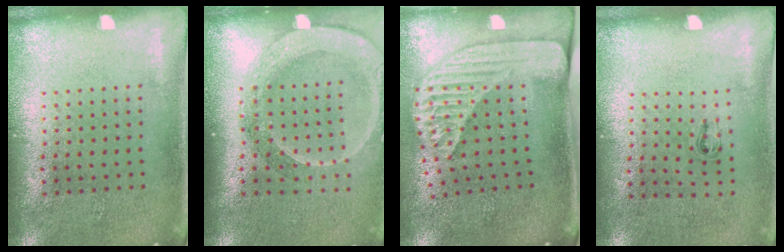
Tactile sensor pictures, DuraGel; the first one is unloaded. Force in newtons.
{"total": 2.4, "press": 1.9, "slide": 1.4}
{"total": 2.4, "press": 1.8, "slide": 1.7}
{"total": 0.5, "press": 0.3, "slide": 0.5}